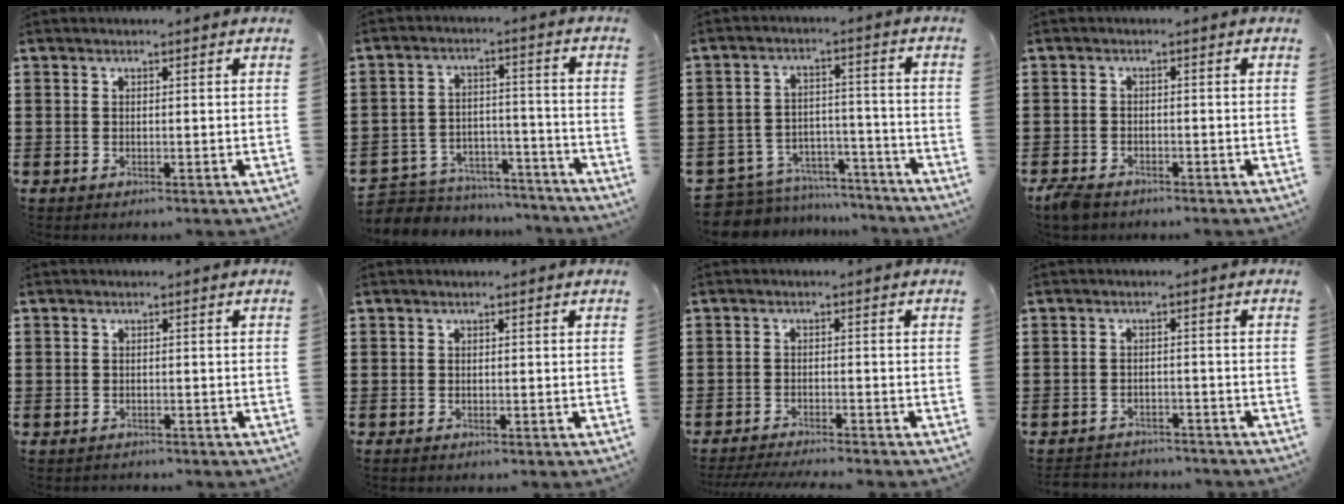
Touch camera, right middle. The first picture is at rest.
{"total": 5.9, "force": [-5.7, 1.5, 0.2], "torque": [-0.011, 0.015, -0.118]}
{"total": 6.8, "force": [-6.5, 1.6, 0.9], "torque": [-0.025, 0.016, -0.133]}
{"total": 2.2, "force": [-1.9, 0.8, 0.7], "torque": [-0.030, -0.002, -0.044]}
{"total": 0.8, "force": [-0.7, 0.3, -0.2], "torque": [0.003, 0.004, -0.018]}
{"total": 0.0}
{"total": 2.6, "force": [-2.5, -0.2, 0.6], "torque": [-0.009, 0.001, -0.052]}
{"total": 2.6, "force": [-2.6, 0.5, 0.0], "torque": [-0.007, 0.000, -0.056]}